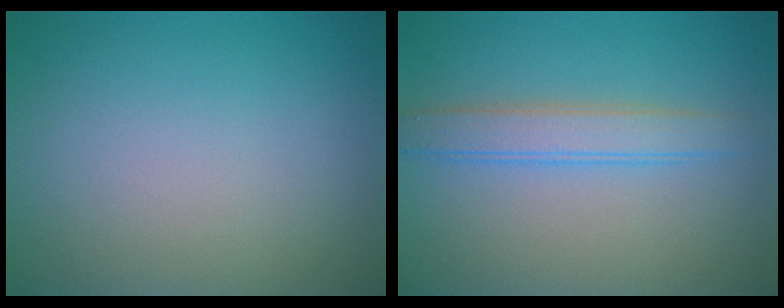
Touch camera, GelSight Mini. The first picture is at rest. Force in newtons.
{"total": 2.9, "press": 2.9, "slide": 0.0}